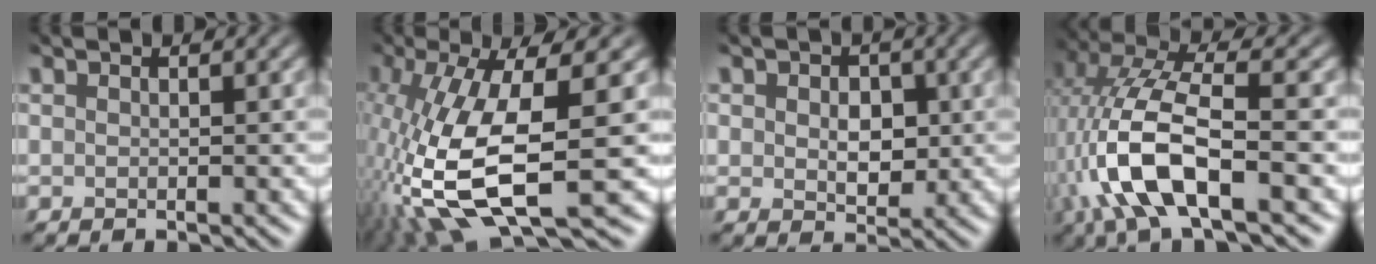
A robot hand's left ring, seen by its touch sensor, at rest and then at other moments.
{"total": 11.5, "force": [-4.1, 3.0, 10.3], "torque": [-0.250, -0.027, -0.035]}
{"total": 2.1, "force": [-1.3, 1.5, 0.8], "torque": [-0.039, -0.025, 0.010]}
{"total": 7.4, "force": [-4.8, 1.5, 5.4], "torque": [-0.152, -0.009, -0.065]}